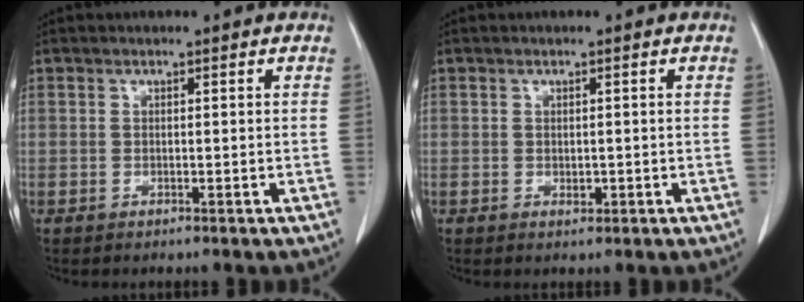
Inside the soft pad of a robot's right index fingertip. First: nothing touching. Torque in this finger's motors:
{"motor_torque": [0.11, 0.08, 0.00, 0.00]}